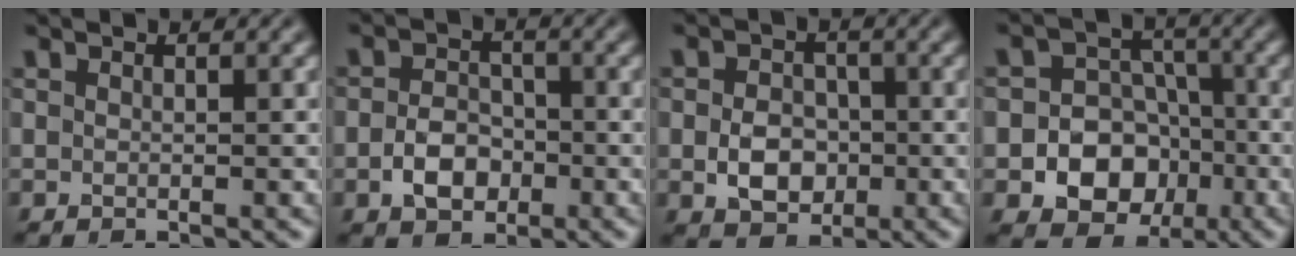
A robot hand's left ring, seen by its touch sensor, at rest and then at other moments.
{"total": 3.5, "force": [-1.2, 2.5, 2.1], "torque": [-0.037, 0.003, -0.026]}
{"total": 4.2, "force": [-0.9, 3.2, 2.5], "torque": [-0.042, -0.002, -0.018]}
{"total": 8.1, "force": [-2.7, 6.9, 3.3], "torque": [-0.033, 0.001, -0.067]}